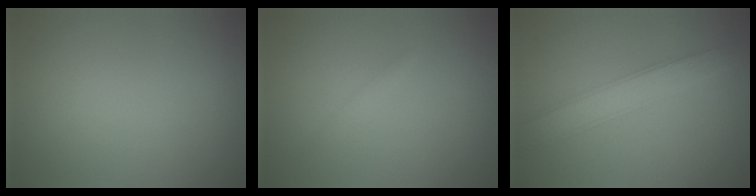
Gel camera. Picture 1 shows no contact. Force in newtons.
{"total": 0.6, "press": 0.6, "slide": 0.0}
{"total": 3.5, "press": 3.5, "slide": 0.1}